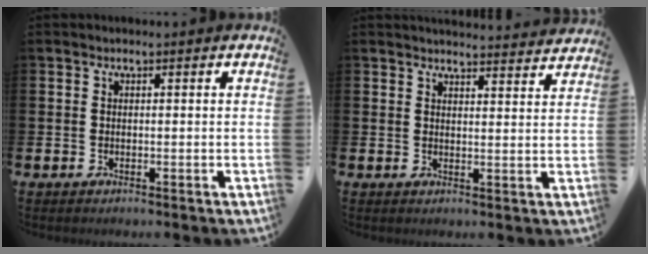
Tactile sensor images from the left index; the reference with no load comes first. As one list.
[{"total": 3.5, "force": [3.5, -0.1, 0.0], "torque": [0.003, -0.028, 0.061]}]